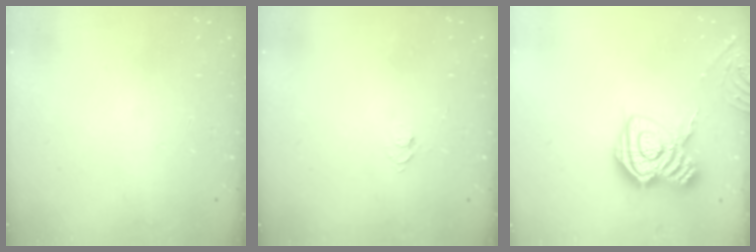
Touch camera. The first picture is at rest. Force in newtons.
{"total": 4.7, "press": 4.6, "slide": 0.5}
{"total": 13.3, "press": 13.3, "slide": 0.8}